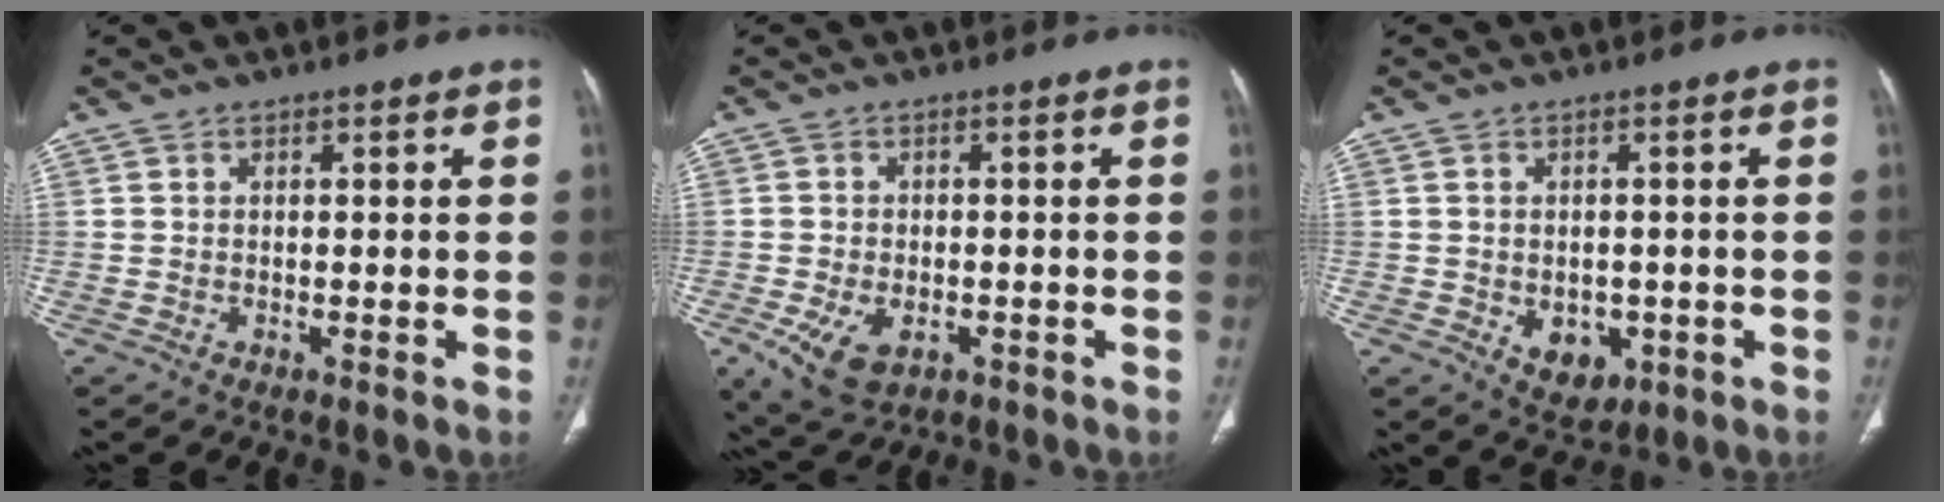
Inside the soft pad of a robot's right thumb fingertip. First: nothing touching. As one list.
[{"total": 8.0, "force": [-3.2, 5.0, 5.4], "torque": [-0.096, 0.001, -0.043]}, {"total": 6.0, "force": [-1.6, 4.4, 3.7], "torque": [-0.031, 0.004, -0.005]}]